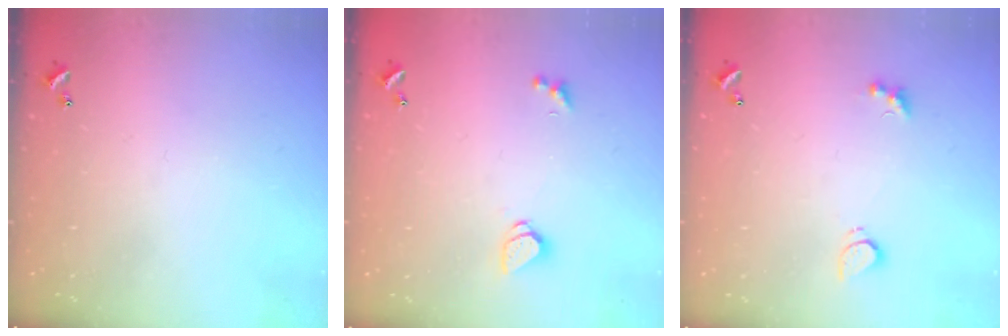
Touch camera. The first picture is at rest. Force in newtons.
{"total": 1.5, "press": 1.4, "slide": 0.5}
{"total": 3.0, "press": 2.7, "slide": 1.1}